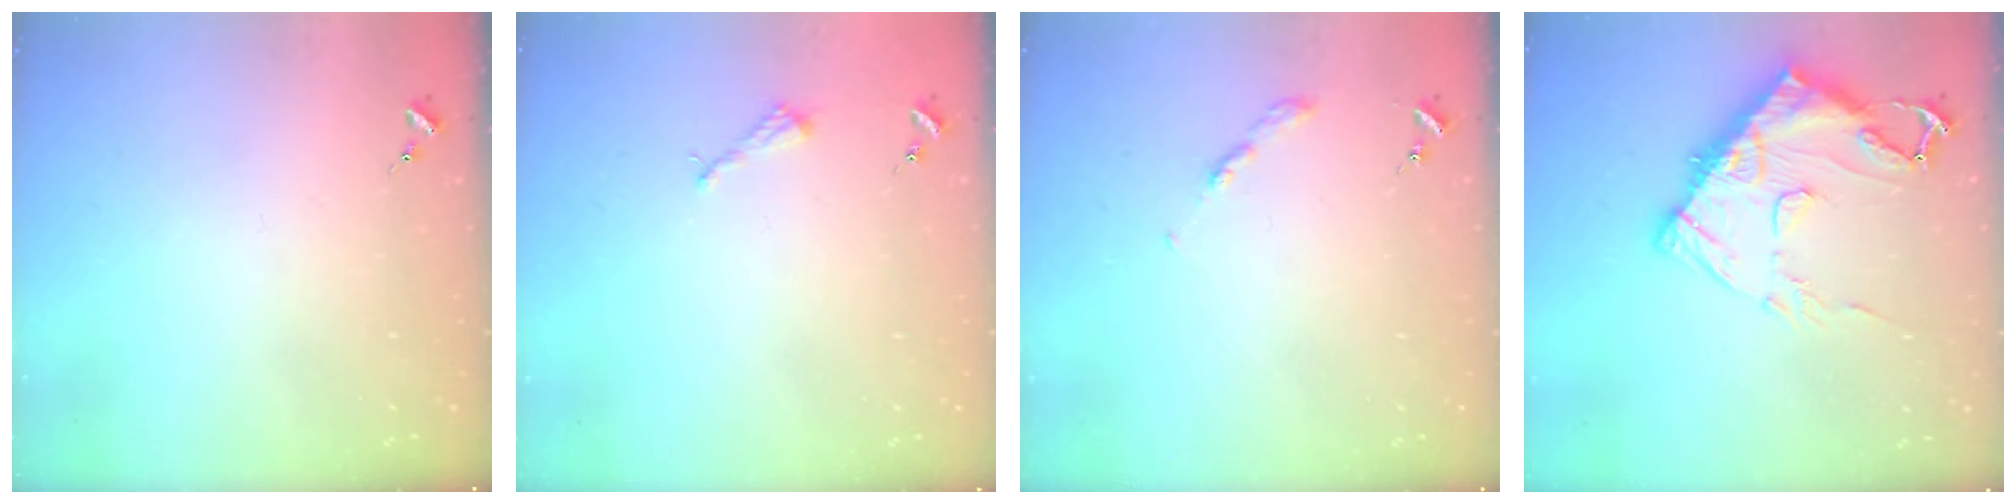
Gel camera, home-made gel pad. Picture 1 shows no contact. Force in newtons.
{"total": 2.6, "press": 2.6, "slide": 0.3}
{"total": 2.7, "press": 2.6, "slide": 0.3}
{"total": 15.5, "press": 15.5, "slide": 1.4}